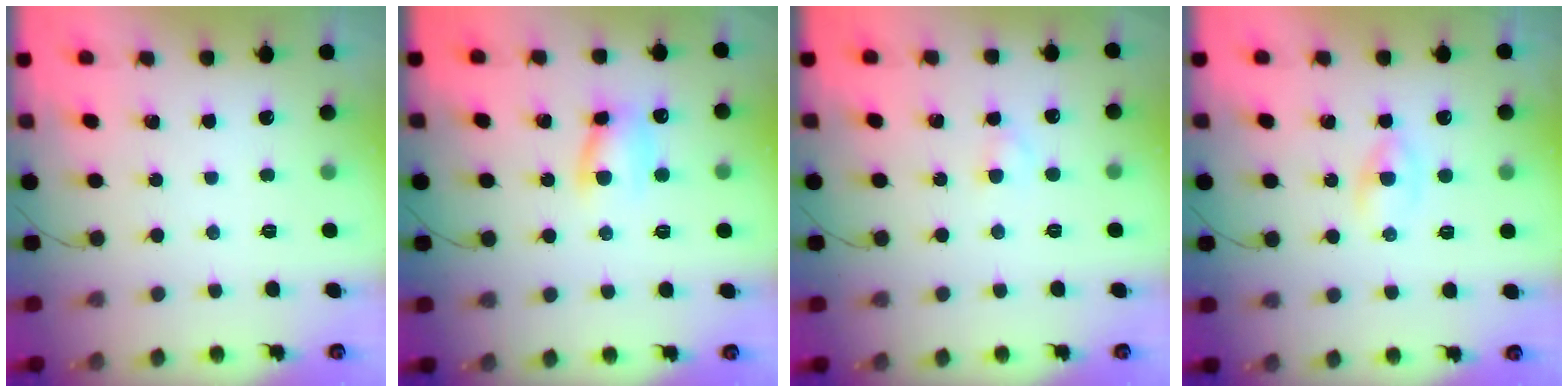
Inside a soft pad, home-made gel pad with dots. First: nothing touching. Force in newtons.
{"total": 7.6, "press": 7.6, "slide": 0.5}
{"total": 2.1, "press": 1.8, "slide": 1.0}
{"total": 1.9, "press": 1.6, "slide": 1.0}